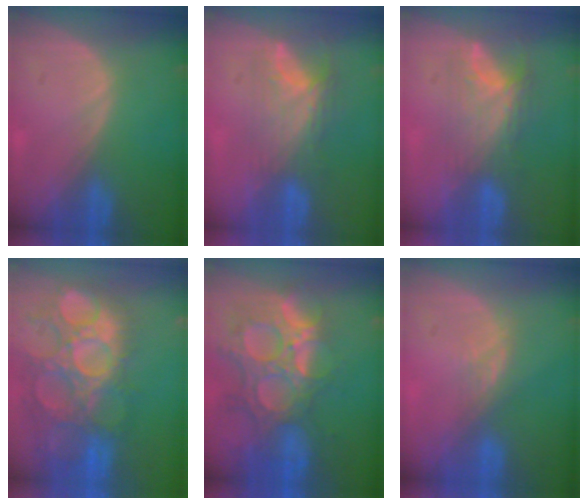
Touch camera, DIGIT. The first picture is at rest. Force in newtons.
{"total": 8.1, "press": 6.7, "slide": 4.6}
{"total": 8.1, "press": 6.7, "slide": 4.6}
{"total": 14.4, "press": 12.7, "slide": 6.8}
{"total": 13.8, "press": 11.6, "slide": 7.5}
{"total": 2.5, "press": 2.1, "slide": 1.4}